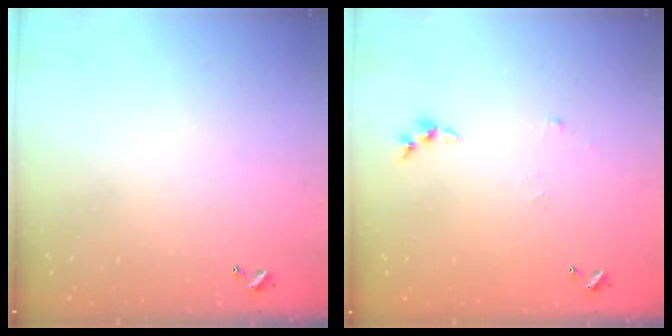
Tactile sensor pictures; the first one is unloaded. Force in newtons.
{"total": 3.3, "press": 3.3, "slide": 0.5}